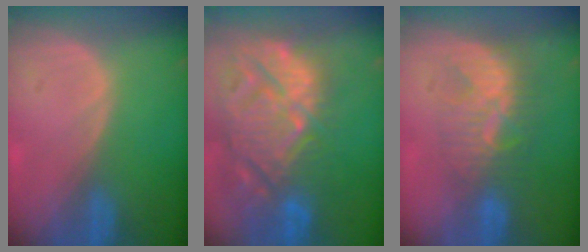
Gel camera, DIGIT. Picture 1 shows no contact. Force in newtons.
{"total": 15.0, "press": 12.9, "slide": 7.7}
{"total": 8.1, "press": 7.4, "slide": 3.4}